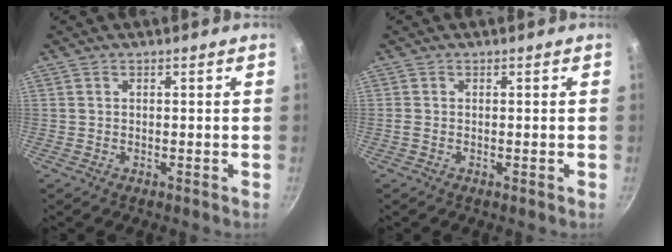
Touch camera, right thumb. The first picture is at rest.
{"total": 0.7, "force": [-0.3, 0.1, 0.6], "torque": [-0.017, 0.000, -0.007]}